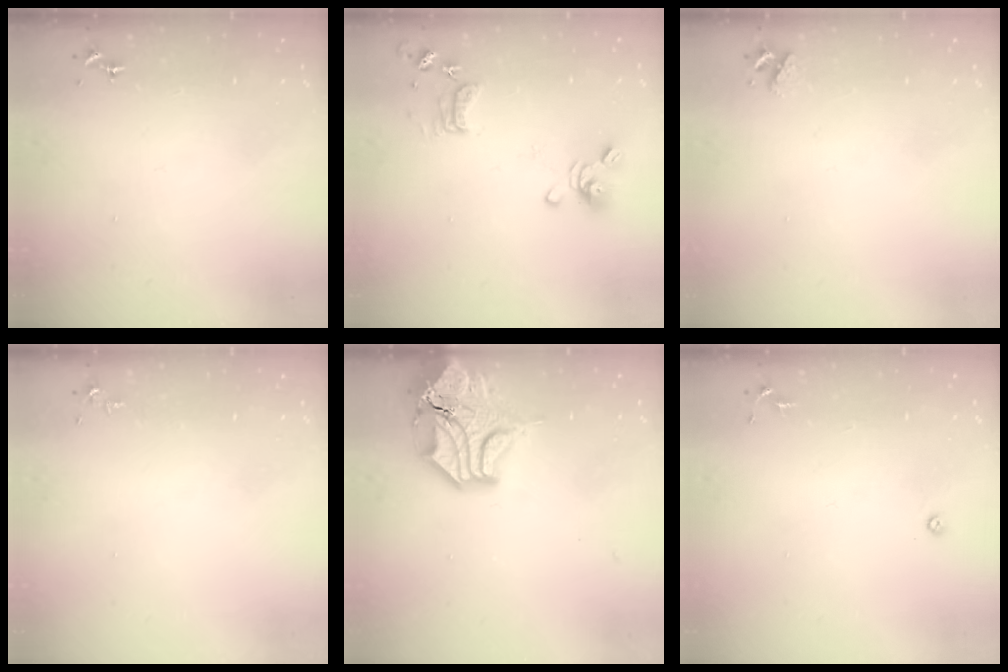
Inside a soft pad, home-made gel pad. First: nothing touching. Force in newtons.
{"total": 11.9, "press": 11.8, "slide": 1.3}
{"total": 3.3, "press": 3.3, "slide": 0.5}
{"total": 3.5, "press": 3.4, "slide": 0.5}
{"total": 16.7, "press": 16.5, "slide": 2.5}
{"total": 3.5, "press": 3.4, "slide": 0.7}